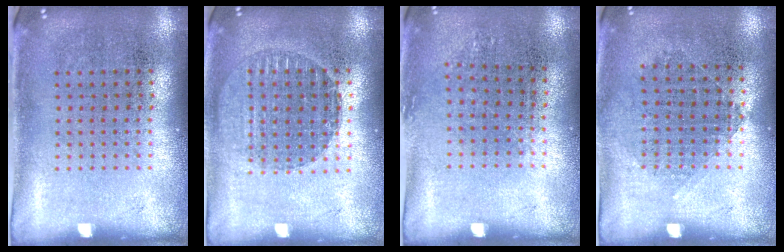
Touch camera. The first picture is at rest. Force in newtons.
{"total": 1.4, "press": 1.2, "slide": 0.6}
{"total": 0.8, "press": 0.7, "slide": 0.4}
{"total": 1.0, "press": 0.9, "slide": 0.4}